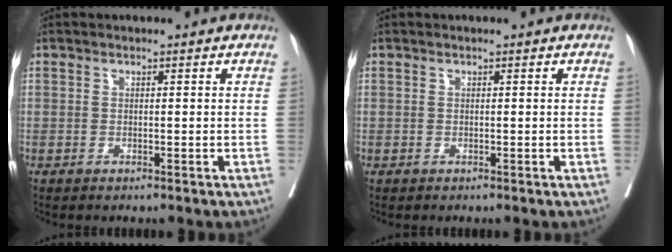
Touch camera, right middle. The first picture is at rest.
{"total": 0.0}